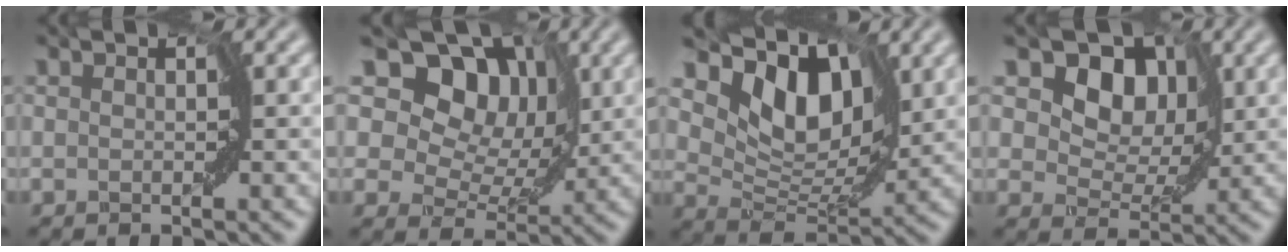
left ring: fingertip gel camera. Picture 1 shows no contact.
{"total": 14.0, "force": [7.7, 8.9, 7.5], "torque": [-0.102, 0.045, 0.114]}
{"total": 8.6, "force": [4.4, 4.9, 5.5], "torque": [-0.093, -0.009, 0.075]}
{"total": 11.0, "force": [5.6, 7.3, 6.0], "torque": [-0.083, 0.022, 0.070]}